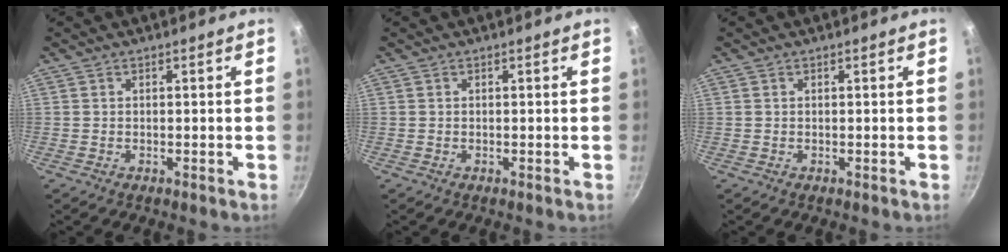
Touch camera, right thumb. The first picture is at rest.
{"total": 0.0}
{"total": 0.0}